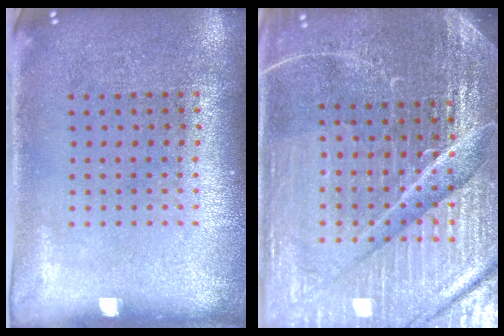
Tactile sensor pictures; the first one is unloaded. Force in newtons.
{"total": 6.3, "press": 5.6, "slide": 2.8}